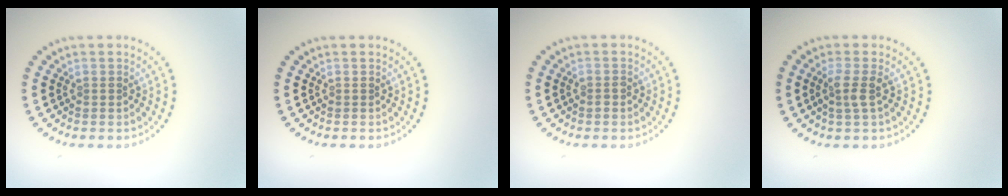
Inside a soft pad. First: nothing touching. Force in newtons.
{"total": 0.0}
{"total": 0.8, "press": 0.8, "slide": 0.2}
{"total": 1.8, "press": 1.4, "slide": 1.1}